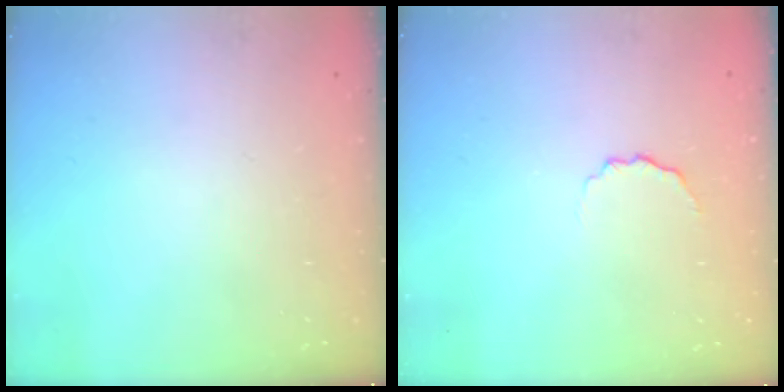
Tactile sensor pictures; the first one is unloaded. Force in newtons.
{"total": 4.1, "press": 3.9, "slide": 1.2}